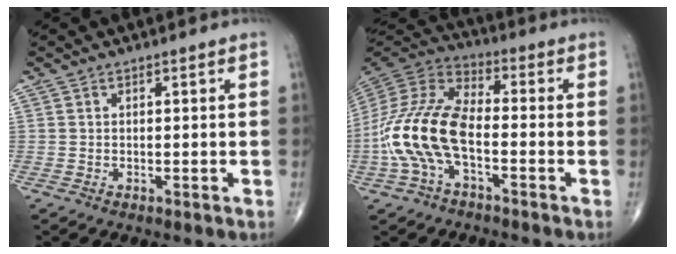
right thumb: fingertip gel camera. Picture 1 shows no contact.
{"total": 16.8, "force": [-4.1, 8.3, 14.0], "torque": [-0.295, 0.036, -0.083]}